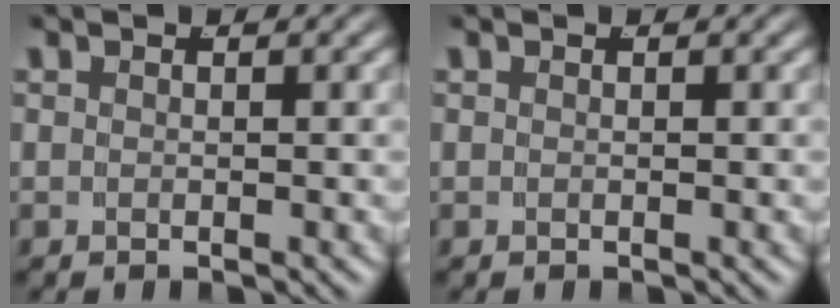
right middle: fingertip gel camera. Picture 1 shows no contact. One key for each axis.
{"total": 0.0}